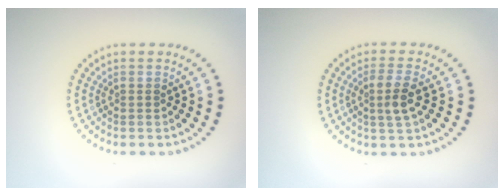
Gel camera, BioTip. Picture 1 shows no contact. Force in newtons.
{"total": 2.5, "press": 2.3, "slide": 1.0}